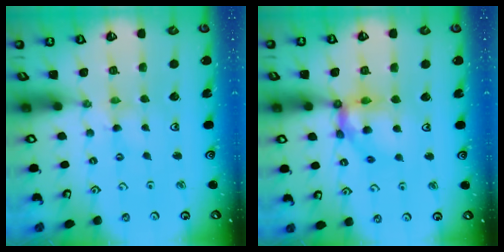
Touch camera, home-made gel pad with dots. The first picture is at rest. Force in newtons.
{"total": 12.5, "press": 12.4, "slide": 1.9}